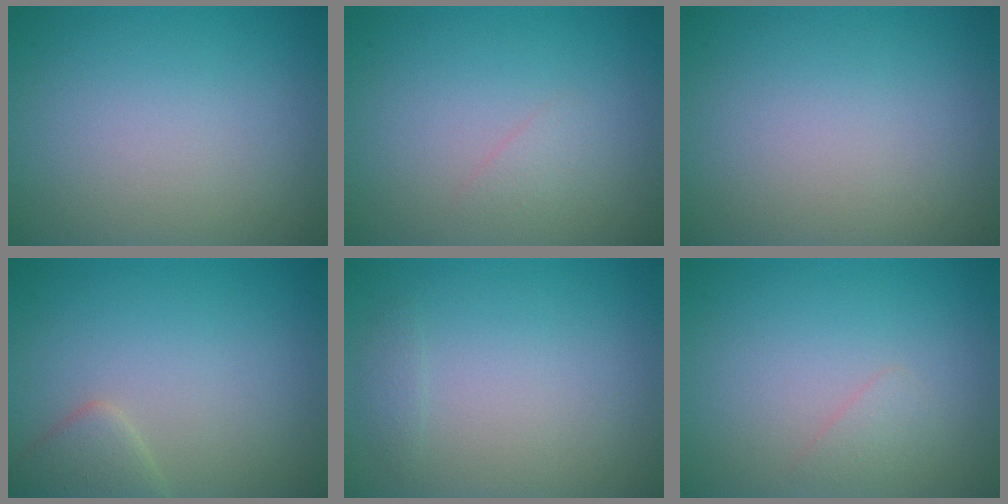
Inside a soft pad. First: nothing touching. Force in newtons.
{"total": 0.8, "press": 0.8, "slide": 0.0}
{"total": 0.0}
{"total": 2.2, "press": 2.2, "slide": 0.1}
{"total": 0.7, "press": 0.7, "slide": 0.0}
{"total": 0.9, "press": 0.9, "slide": 0.0}